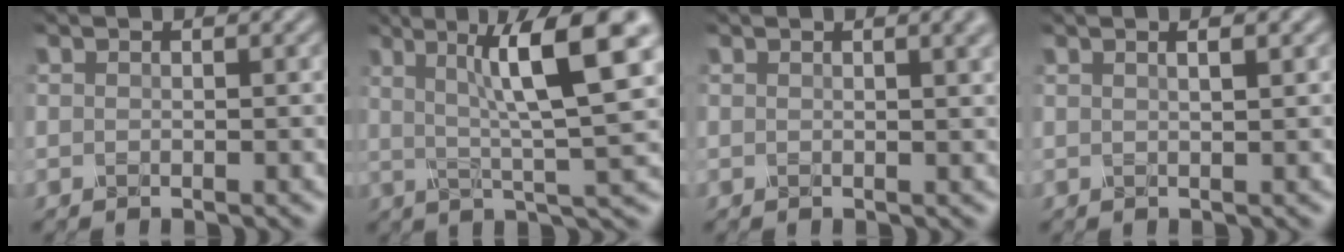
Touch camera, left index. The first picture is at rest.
{"total": 9.8, "force": [3.0, 1.4, 9.2], "torque": [-0.134, 0.008, 0.048]}
{"total": 2.8, "force": [1.5, 0.9, 2.2], "torque": [-0.024, 0.008, 0.024]}
{"total": 1.4, "force": [0.7, 0.2, 1.2], "torque": [-0.015, 0.002, 0.003]}